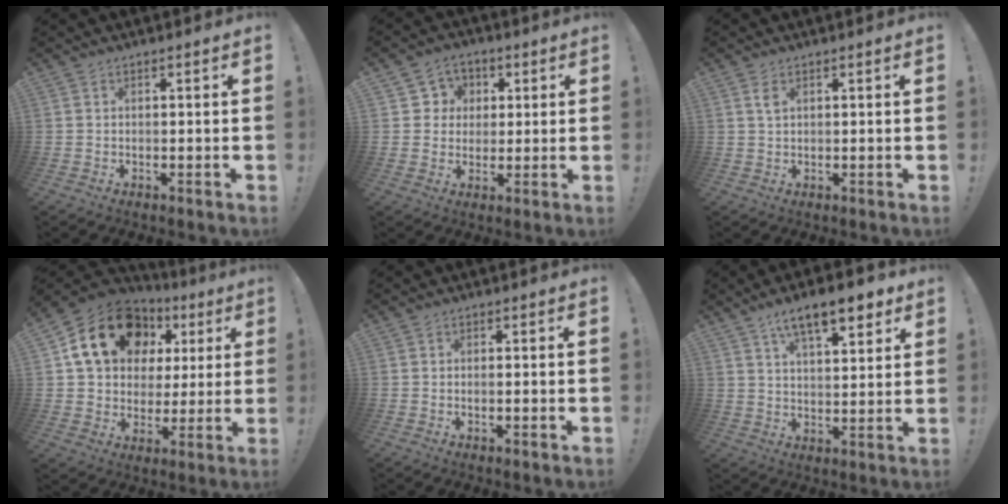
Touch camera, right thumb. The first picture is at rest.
{"total": 6.8, "force": [0.9, 6.7, 1.1], "torque": [-0.013, -0.003, 0.021]}
{"total": 2.2, "force": [1.0, 1.0, 1.7], "torque": [-0.032, -0.002, 0.017]}
{"total": 20.9, "force": [9.0, 14.9, 11.6], "torque": [-0.182, -0.023, 0.180]}
{"total": 1.2, "force": [-0.2, 0.1, 1.1], "torque": [-0.016, -0.001, -0.006]}
{"total": 12.3, "force": [7.4, 4.4, 8.8], "torque": [-0.133, -0.029, 0.124]}